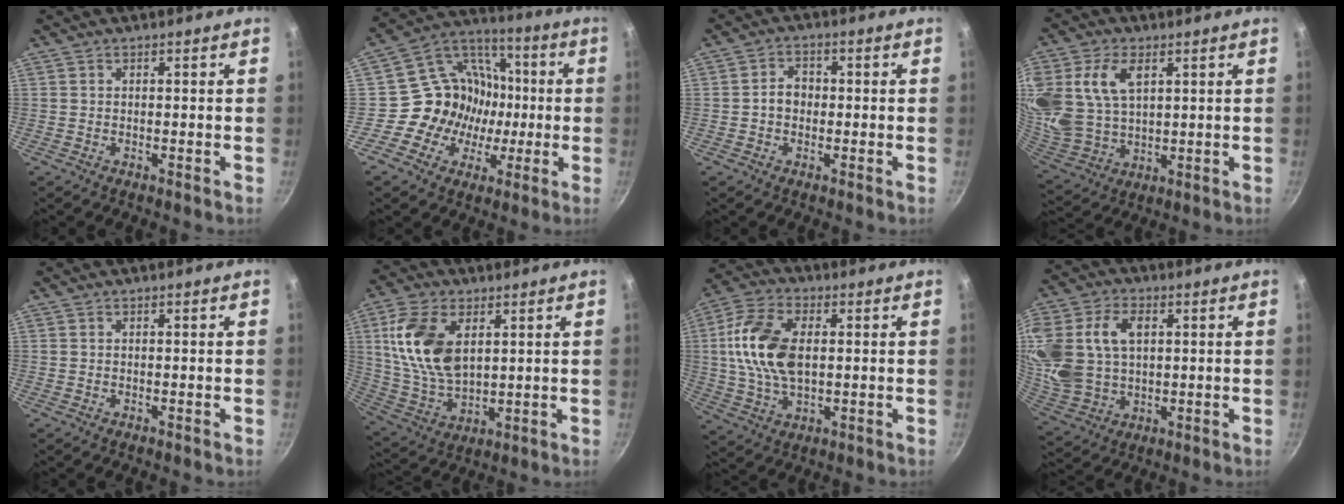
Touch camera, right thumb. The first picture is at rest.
{"total": 15.7, "force": [-2.1, 14.6, 5.3], "torque": [-0.039, 0.034, -0.045]}
{"total": 4.0, "force": [-0.4, 3.2, 2.3], "torque": [-0.017, 0.014, -0.011]}
{"total": 18.1, "force": [5.9, 12.1, 12.1], "torque": [-0.261, -0.010, 0.125]}
{"total": 0.0}
{"total": 15.2, "force": [4.3, 9.0, 11.5], "torque": [-0.209, -0.016, 0.094]}
{"total": 14.6, "force": [1.5, 8.7, 11.6], "torque": [-0.215, 0.010, 0.021]}
{"total": 20.6, "force": [4.7, 14.6, 13.7], "torque": [-0.308, 0.011, 0.097]}